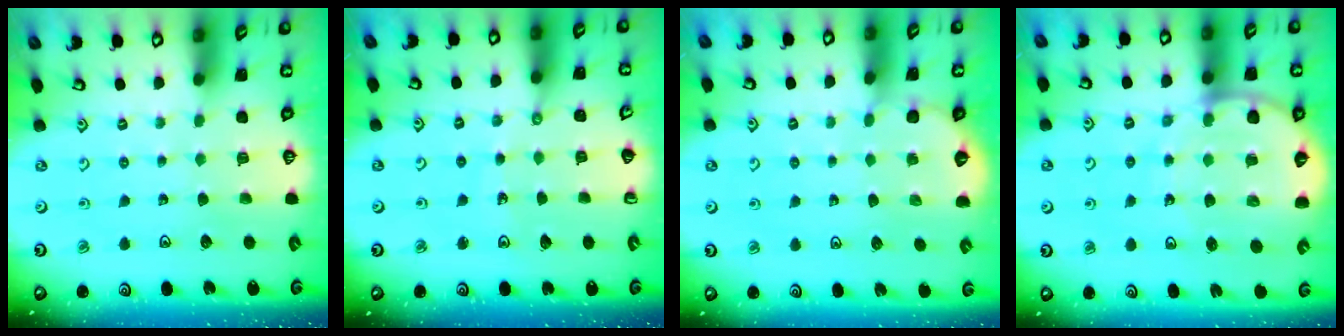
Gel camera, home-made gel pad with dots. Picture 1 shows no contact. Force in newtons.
{"total": 5.6, "press": 5.6, "slide": 0.8}
{"total": 3.3, "press": 3.2, "slide": 0.3}
{"total": 11.0, "press": 10.8, "slide": 2.3}